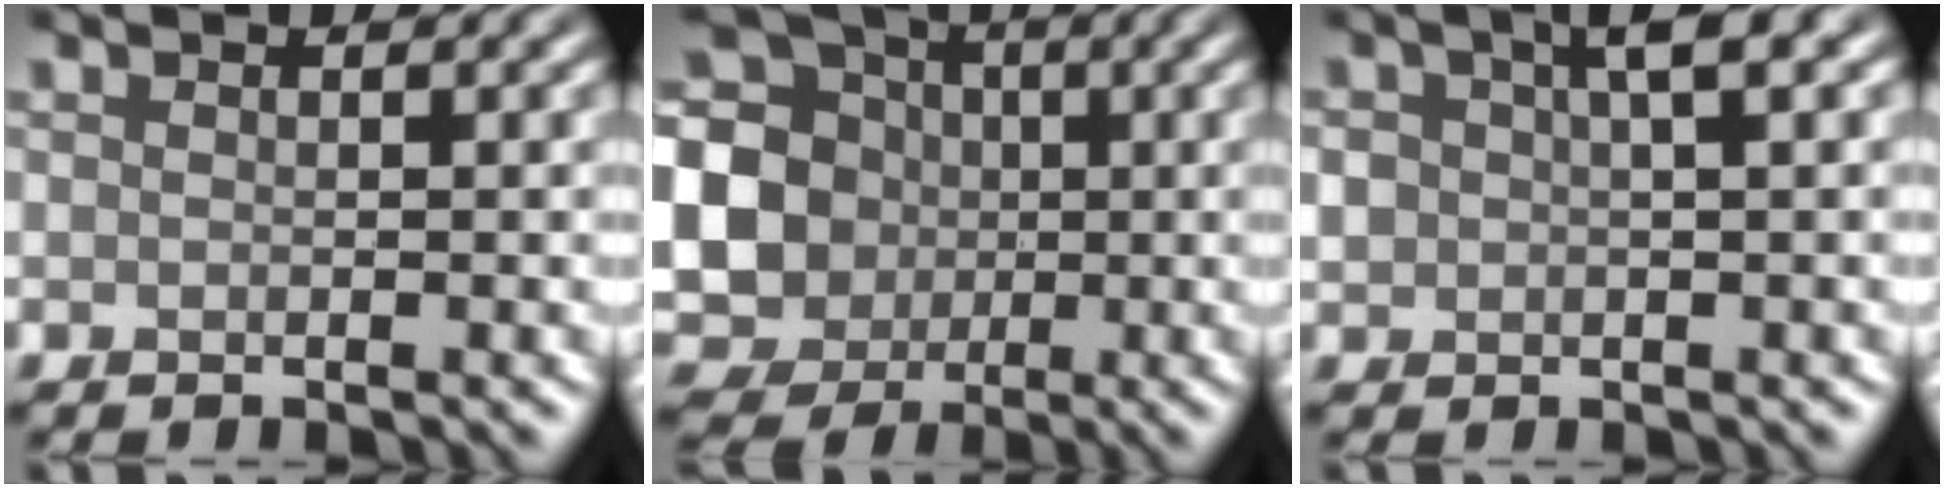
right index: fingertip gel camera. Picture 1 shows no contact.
{"total": 16.5, "force": [-0.4, 15.5, 5.7], "torque": [-0.172, 0.005, -0.041]}
{"total": 3.1, "force": [0.9, 1.4, 2.6], "torque": [-0.045, 0.013, 0.011]}